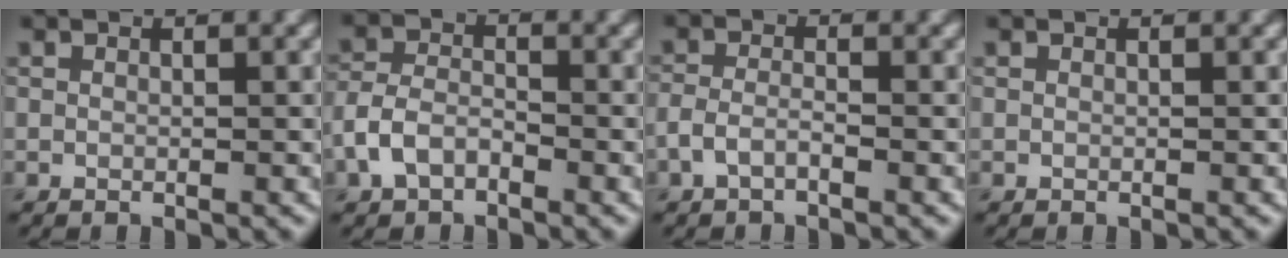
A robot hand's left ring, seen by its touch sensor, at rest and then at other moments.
{"total": 3.1, "force": [-1.8, 1.9, 1.7], "torque": [-0.036, 0.007, -0.043]}
{"total": 1.7, "force": [-1.0, 0.7, 1.2], "torque": [-0.028, 0.004, -0.026]}
{"total": 0.0}